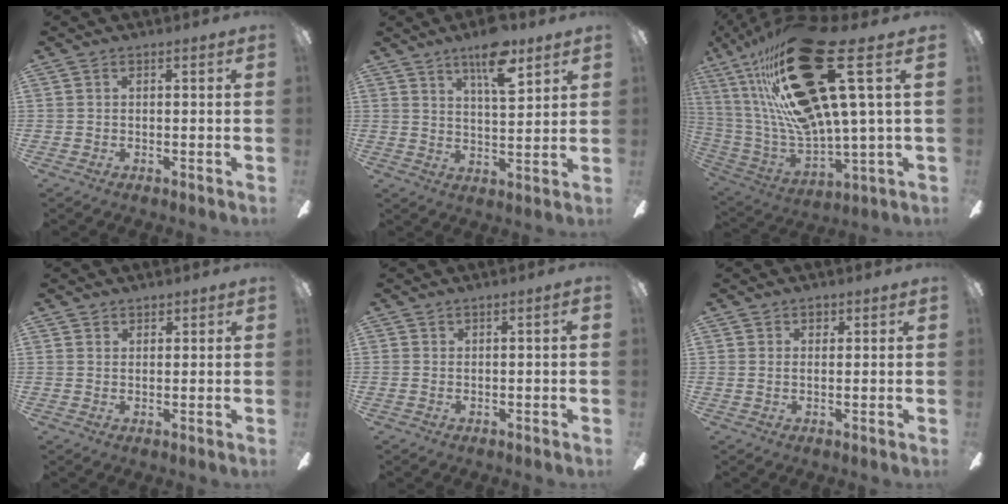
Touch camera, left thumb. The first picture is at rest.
{"total": 11.4, "force": [7.6, 3.4, 7.8], "torque": [-0.118, -0.037, 0.126]}
{"total": 33.6, "force": [14.3, 9.2, 28.9], "torque": [-0.535, -0.079, 0.237]}
{"total": 1.6, "force": [1.4, 0.8, 0.0], "torque": [0.007, -0.004, 0.026]}
{"total": 1.3, "force": [0.0, 0.1, 1.3], "torque": [-0.022, 0.000, -0.001]}
{"total": 1.6, "force": [0.8, 0.9, 1.0], "torque": [-0.014, 0.002, 0.012]}